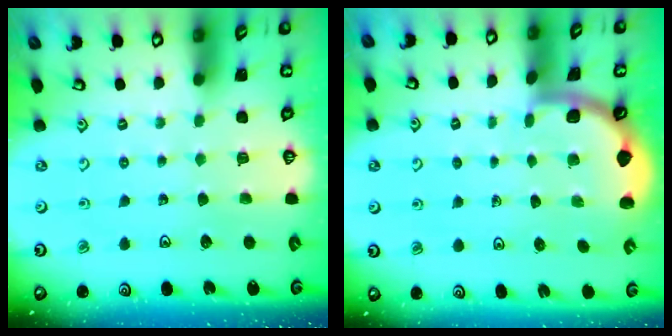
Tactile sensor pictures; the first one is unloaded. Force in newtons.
{"total": 1.8, "press": 1.8, "slide": 0.0}